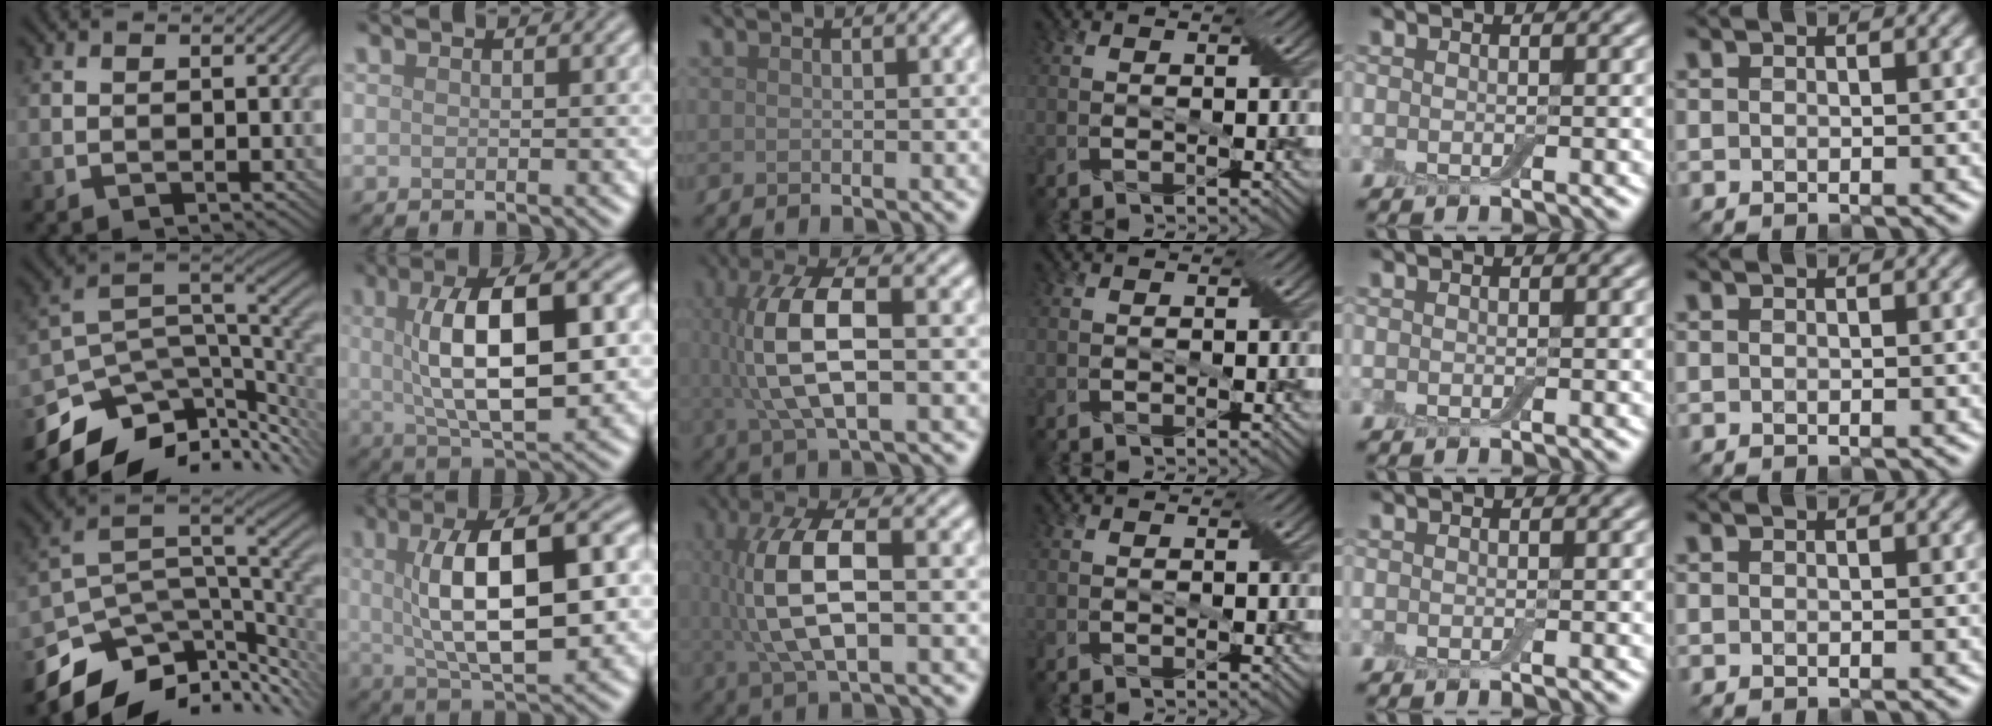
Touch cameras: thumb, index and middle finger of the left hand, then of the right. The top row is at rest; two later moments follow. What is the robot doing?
{"motion": "wrap", "object": "bandage"}